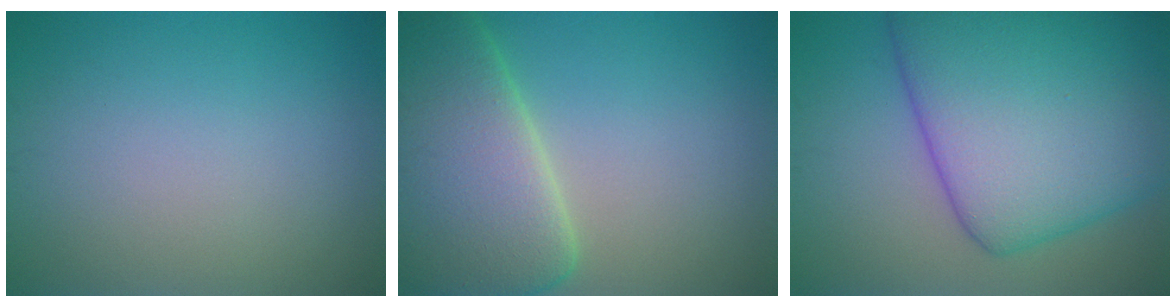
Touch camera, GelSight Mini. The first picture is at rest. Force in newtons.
{"total": 12.2, "press": 12.1, "slide": 0.8}
{"total": 14.2, "press": 14.2, "slide": 0.3}